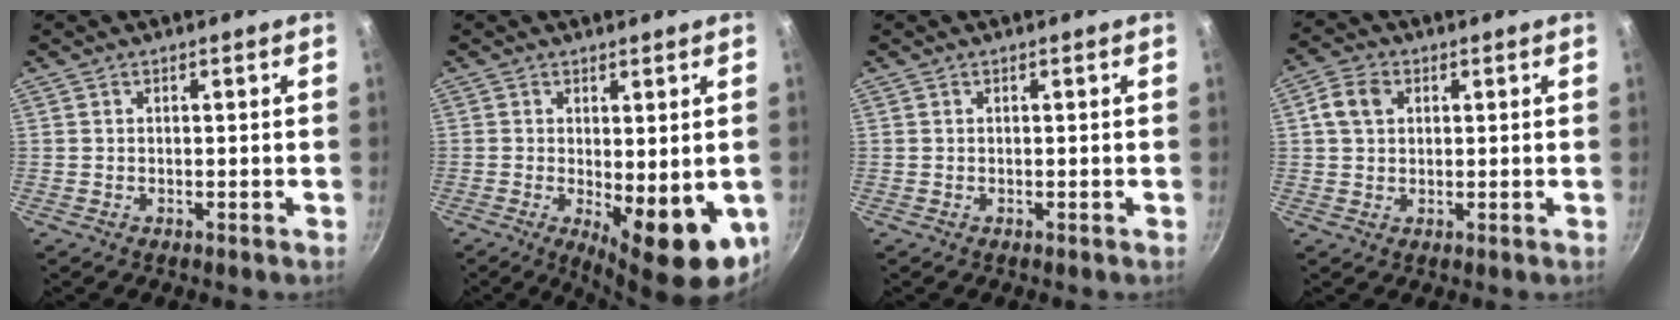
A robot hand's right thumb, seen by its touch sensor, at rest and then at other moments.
{"total": 12.0, "force": [-2.3, 4.5, 10.9], "torque": [-0.128, -0.012, -0.017]}
{"total": 0.0}
{"total": 5.3, "force": [1.4, 4.0, 3.1], "torque": [-0.046, 0.007, 0.018]}